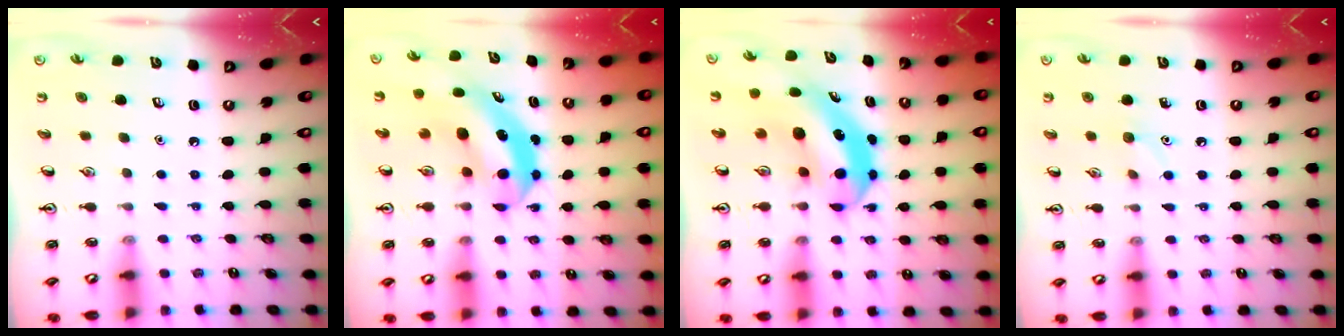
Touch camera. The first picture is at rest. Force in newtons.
{"total": 6.5, "press": 6.2, "slide": 1.9}
{"total": 7.3, "press": 7.0, "slide": 2.1}
{"total": 5.4, "press": 5.2, "slide": 1.6}